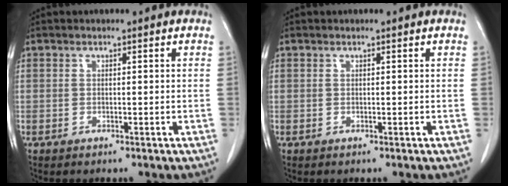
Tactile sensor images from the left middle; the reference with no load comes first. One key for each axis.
{"total": 0.0}